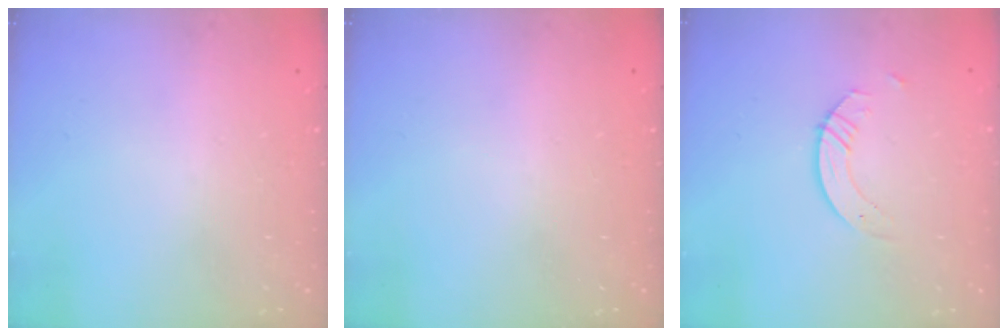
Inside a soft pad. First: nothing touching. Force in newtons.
{"total": 0.0}
{"total": 3.8, "press": 3.8, "slide": 0.3}